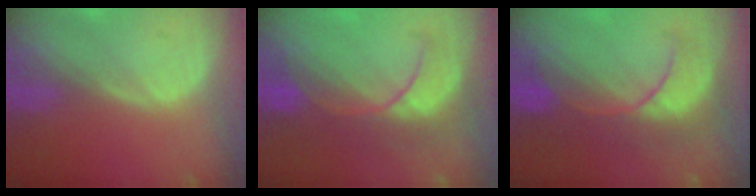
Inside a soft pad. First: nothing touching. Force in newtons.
{"total": 8.5, "press": 8.2, "slide": 2.0}
{"total": 8.5, "press": 8.4, "slide": 1.4}